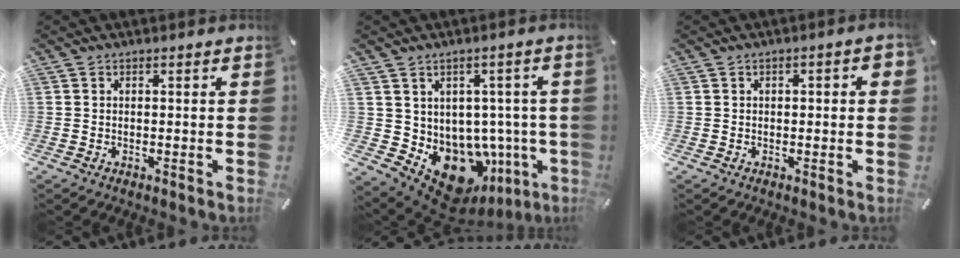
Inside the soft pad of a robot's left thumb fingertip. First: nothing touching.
{"total": 9.3, "force": [-3.6, 6.9, 5.1], "torque": [-0.073, -0.023, -0.046]}
{"total": 1.9, "force": [-0.2, 0.9, 1.7], "torque": [-0.021, 0.003, -0.006]}